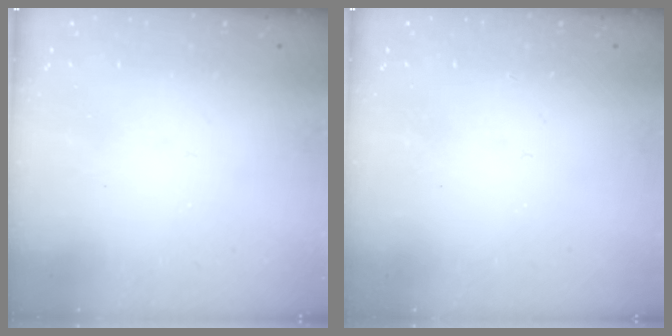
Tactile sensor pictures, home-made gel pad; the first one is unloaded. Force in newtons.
{"total": 0.0}